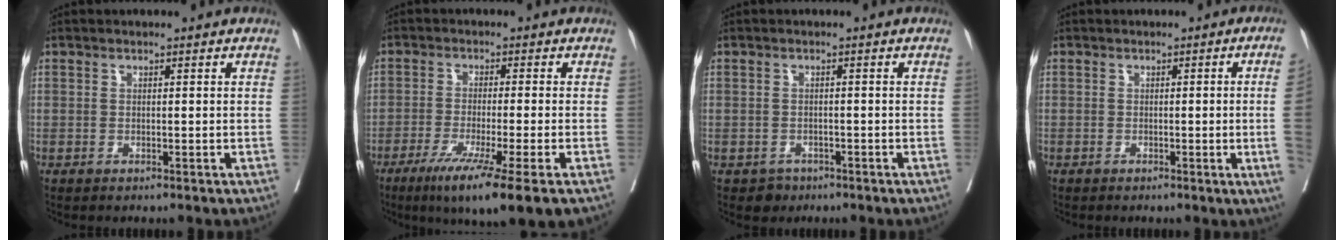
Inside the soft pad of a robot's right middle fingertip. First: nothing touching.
{"total": 11.6, "force": [-7.1, -0.8, 9.2], "torque": [-0.140, -0.033, -0.110]}
{"total": 2.0, "force": [-1.3, 1.6, 0.1], "torque": [-0.002, 0.007, -0.019]}
{"total": 6.4, "force": [-0.8, -2.5, 5.9], "torque": [-0.067, -0.015, -0.008]}